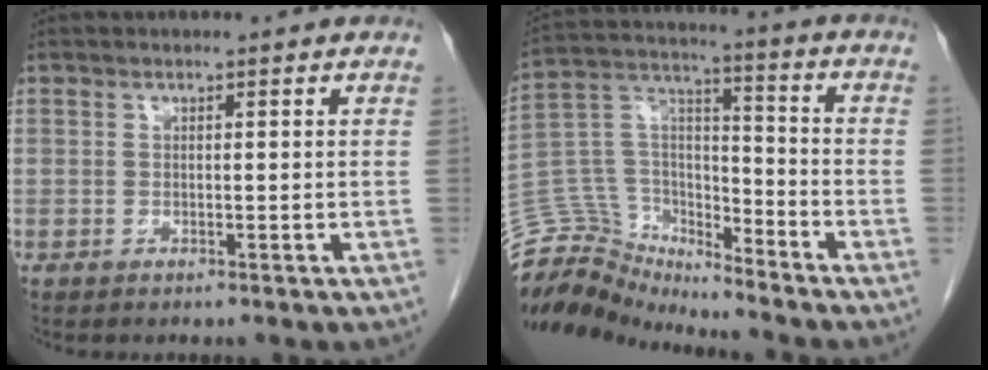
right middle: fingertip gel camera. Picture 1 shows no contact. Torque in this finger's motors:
{"motor_torque": [0.20, -0.53, -0.02, -0.10]}